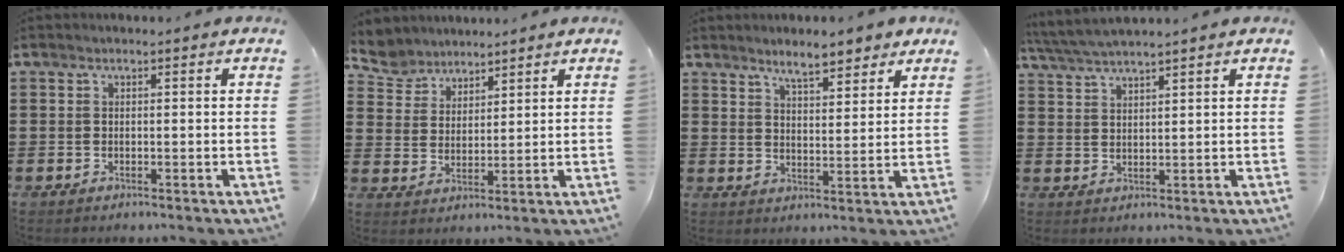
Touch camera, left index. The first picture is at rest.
{"total": 5.2, "force": [4.8, 2.0, 0.0], "torque": [-0.026, -0.013, 0.089]}
{"total": 5.5, "force": [4.9, 1.1, 2.3], "torque": [-0.050, -0.011, 0.088]}
{"total": 3.5, "force": [3.3, -0.3, 1.3], "torque": [-0.036, -0.007, 0.059]}